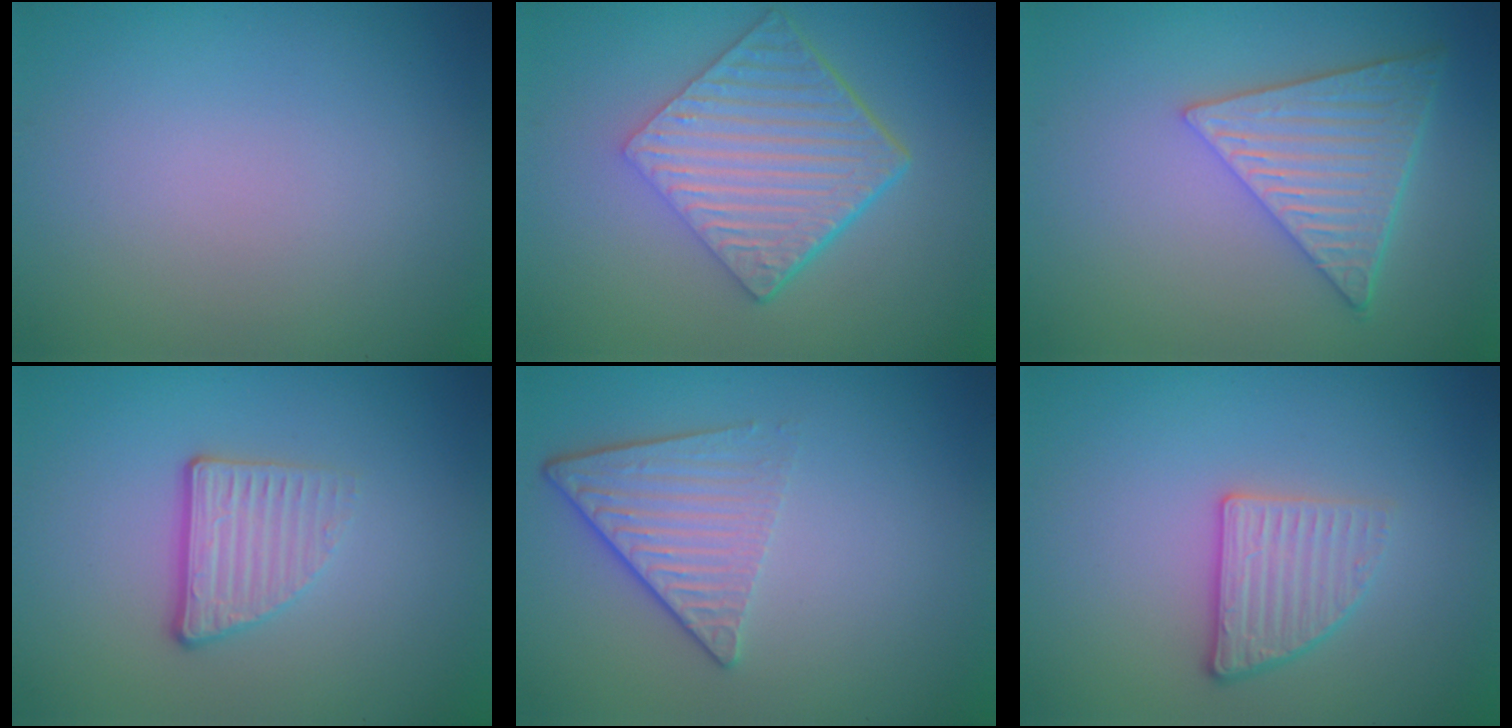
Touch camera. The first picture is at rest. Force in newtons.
{"total": 7.0, "press": 4.6, "slide": 5.2}
{"total": 6.8, "press": 4.9, "slide": 4.7}
{"total": 3.4, "press": 2.4, "slide": 2.4}
{"total": 4.3, "press": 3.1, "slide": 3.0}
{"total": 2.6, "press": 2.3, "slide": 1.3}